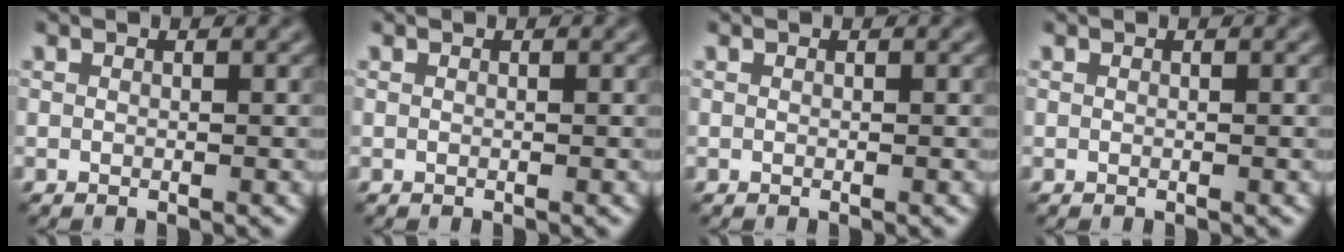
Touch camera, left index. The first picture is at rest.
{"total": 0.0}
{"total": 0.0}
{"total": 0.0}